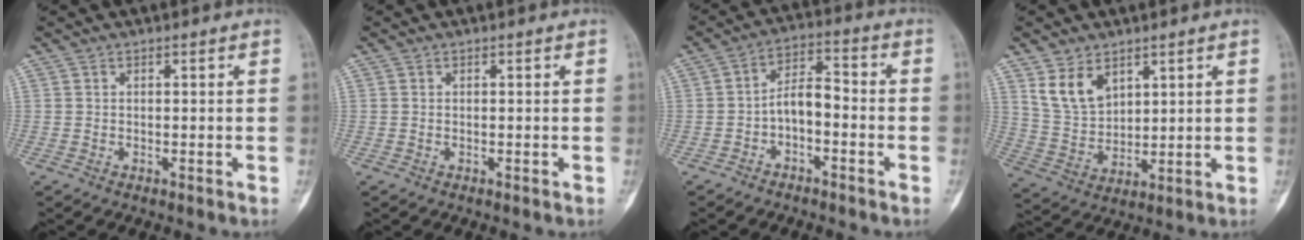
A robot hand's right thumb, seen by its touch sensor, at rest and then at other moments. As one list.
[{"total": 0.0}, {"total": 6.2, "force": [-2.2, 3.4, 4.8], "torque": [-0.075, 0.042, -0.046]}, {"total": 8.3, "force": [4.7, 5.2, 4.4], "torque": [-0.069, -0.024, 0.106]}]